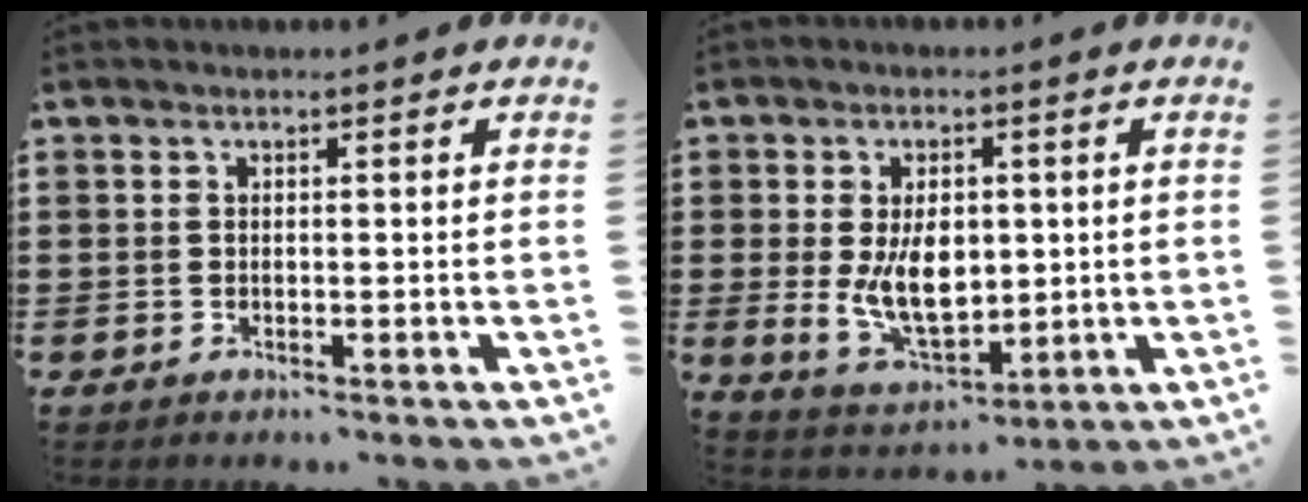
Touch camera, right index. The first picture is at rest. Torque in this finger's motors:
{"motor_torque": [2.14, 0.00, 0.58, 0.21]}